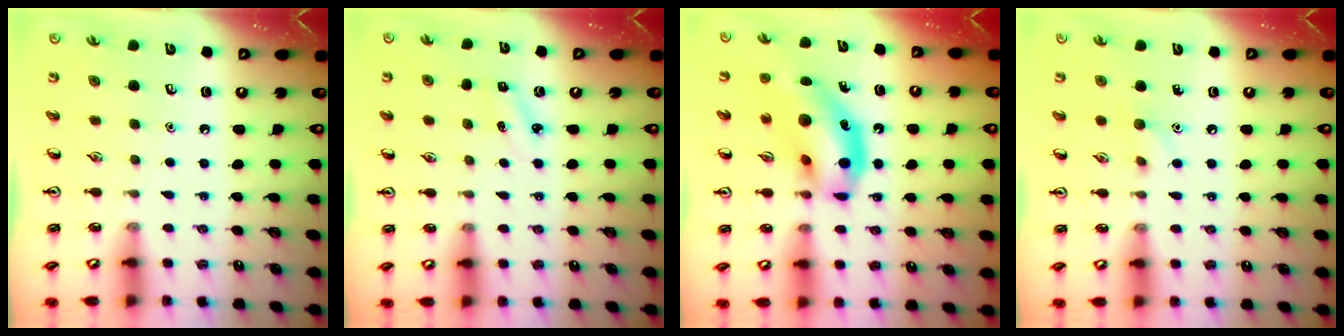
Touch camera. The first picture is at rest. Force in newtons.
{"total": 2.5, "press": 2.3, "slide": 0.9}
{"total": 16.5, "press": 15.9, "slide": 4.5}
{"total": 5.7, "press": 5.4, "slide": 1.9}